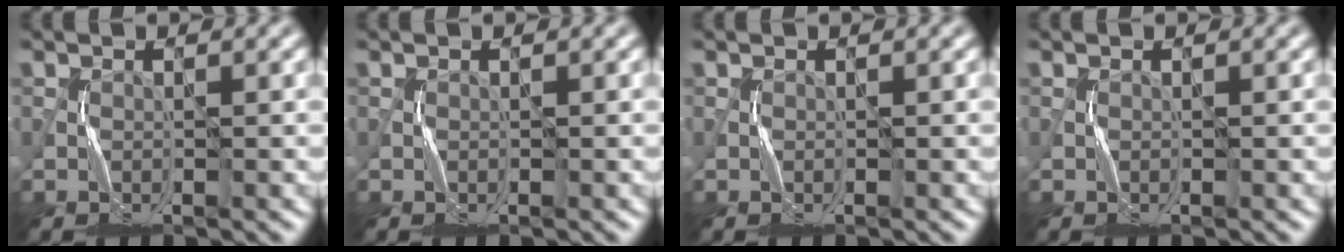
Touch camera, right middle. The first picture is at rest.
{"total": 0.0}
{"total": 0.0}
{"total": 0.0}